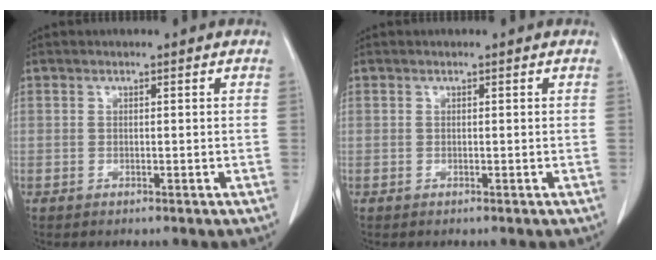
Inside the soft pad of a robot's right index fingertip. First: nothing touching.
{"total": 0.0}